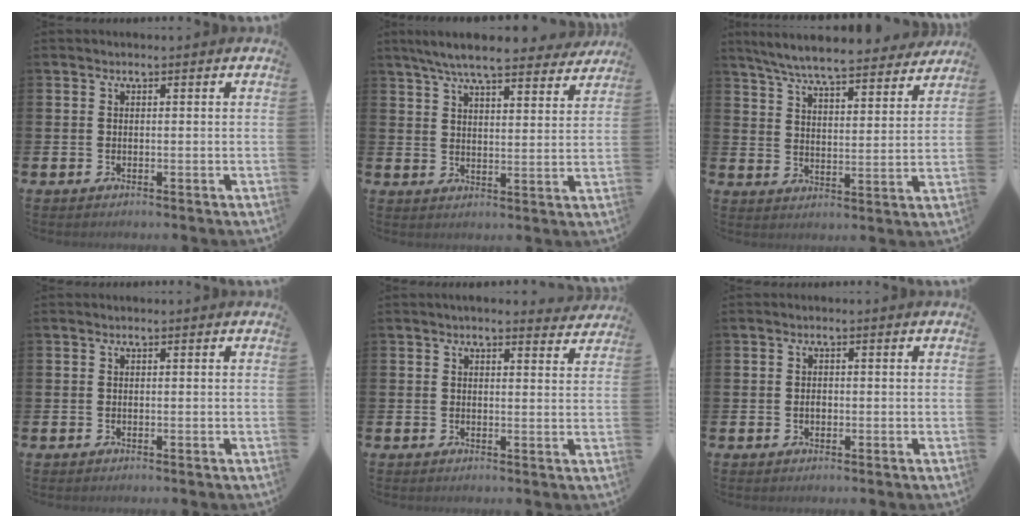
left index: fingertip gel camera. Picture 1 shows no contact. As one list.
[{"total": 7.7, "force": [7.1, 1.1, 2.8], "torque": [-0.068, -0.034, 0.126]}, {"total": 7.6, "force": [7.1, 0.8, 2.5], "torque": [-0.073, -0.045, 0.125]}, {"total": 0.0}, {"total": 2.7, "force": [2.6, 0.4, 0.4], "torque": [-0.006, -0.012, 0.046]}, {"total": 1.1, "force": [-0.2, 0.8, 0.8], "torque": [-0.012, 0.004, -0.006]}]